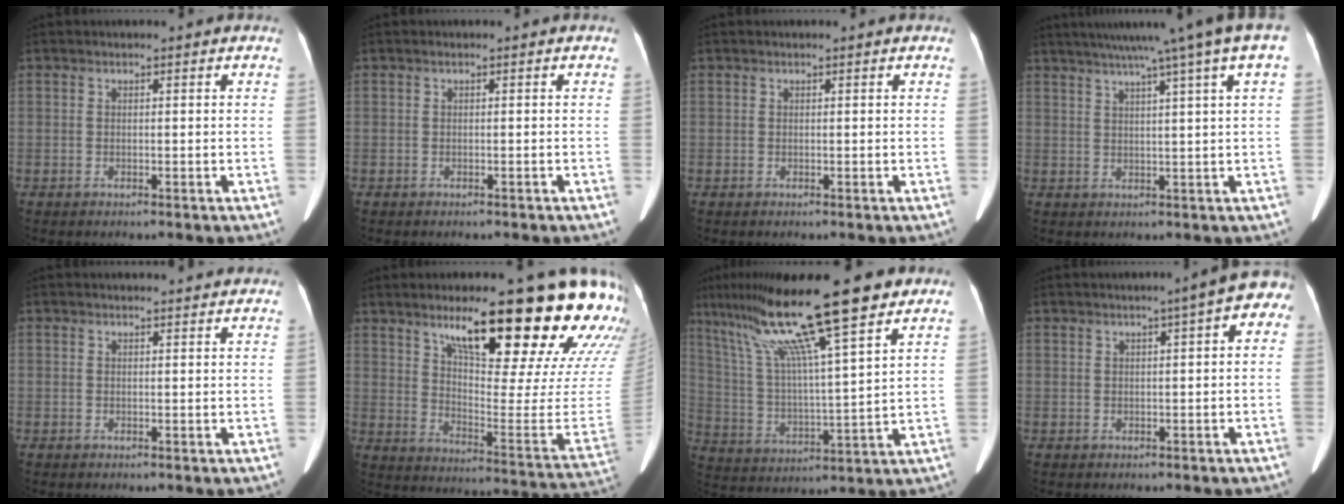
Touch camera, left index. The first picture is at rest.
{"total": 0.5, "force": [-0.4, 0.1, 0.3], "torque": [-0.007, -0.001, -0.006]}
{"total": 0.0}
{"total": 13.1, "force": [8.6, -1.5, 9.8], "torque": [-0.146, 0.026, 0.102]}
{"total": 3.6, "force": [3.5, 0.7, 0.6], "torque": [-0.009, 0.023, 0.039]}
{"total": 25.2, "force": [18.7, 3.2, 16.6], "torque": [-0.213, -0.043, 0.250]}
{"total": 20.5, "force": [14.0, 0.5, 14.9], "torque": [-0.276, 0.026, 0.246]}
{"total": 6.4, "force": [3.0, 1.3, 5.5], "torque": [-0.058, 0.022, 0.021]}